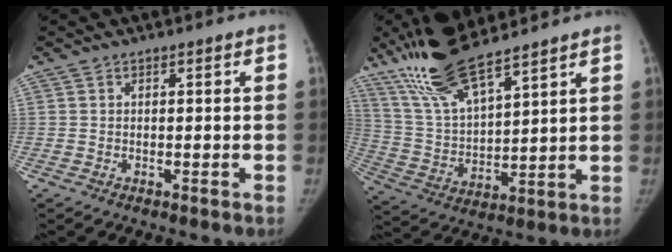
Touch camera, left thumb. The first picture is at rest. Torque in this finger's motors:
{"motor_torque": [0.47, 0.04, 1.39, -1.38, 0.42]}